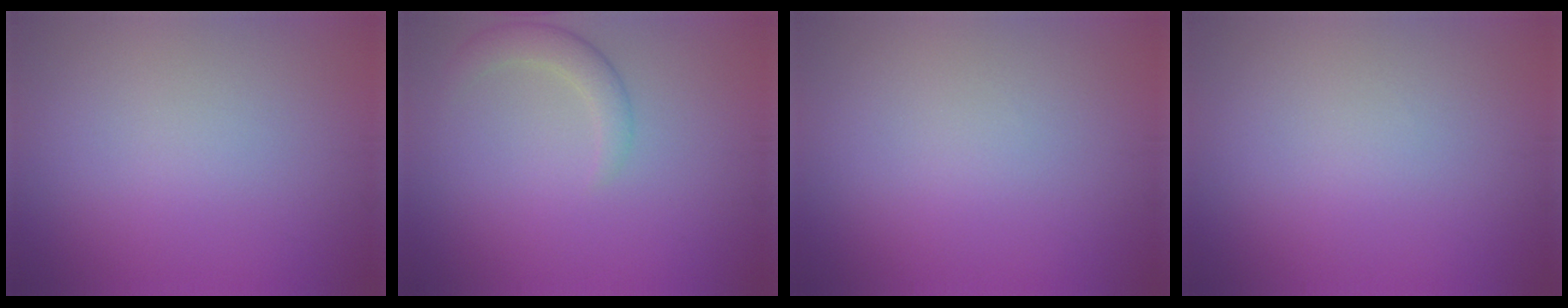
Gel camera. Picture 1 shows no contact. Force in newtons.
{"total": 2.4, "press": 2.4, "slide": 0.3}
{"total": 0.0}
{"total": 0.0}